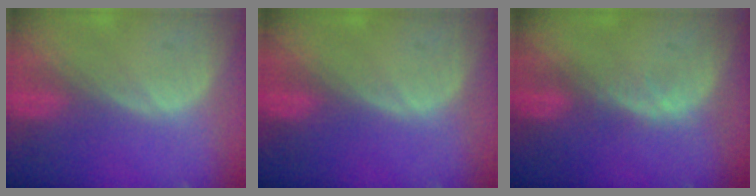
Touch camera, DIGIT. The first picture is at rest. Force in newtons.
{"total": 0.0}
{"total": 1.5, "press": 1.5, "slide": 0.2}